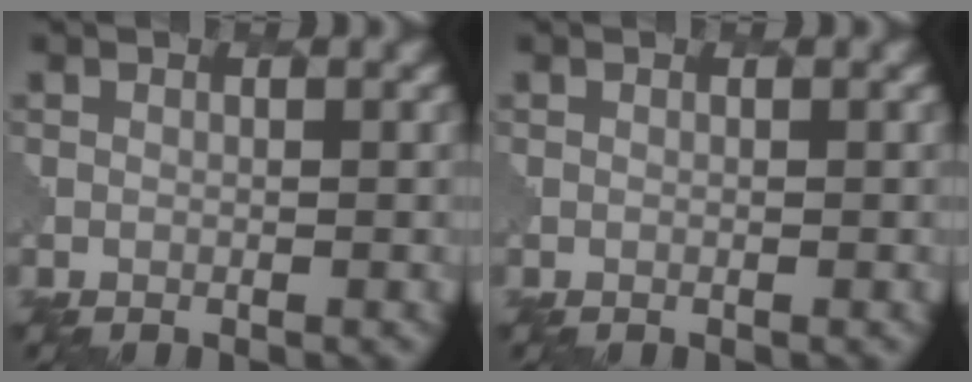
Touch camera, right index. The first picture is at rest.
{"total": 0.0}